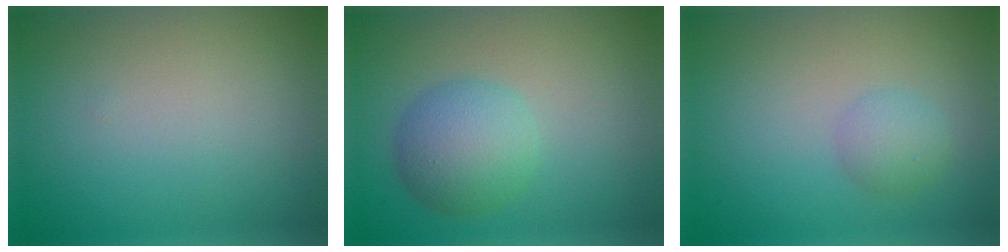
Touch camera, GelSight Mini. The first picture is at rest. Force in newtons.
{"total": 4.7, "press": 4.7, "slide": 0.2}
{"total": 2.0, "press": 2.0, "slide": 0.1}